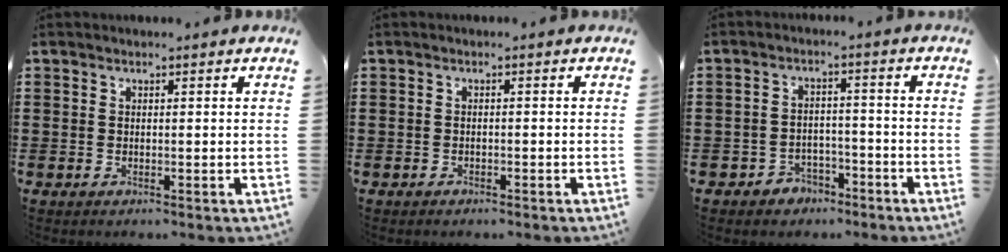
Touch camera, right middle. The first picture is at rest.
{"total": 0.7, "force": [-0.6, 0.3, 0.1], "torque": [-0.003, 0.000, -0.014]}
{"total": 3.1, "force": [-2.7, 1.4, 0.2], "torque": [-0.012, 0.005, -0.059]}